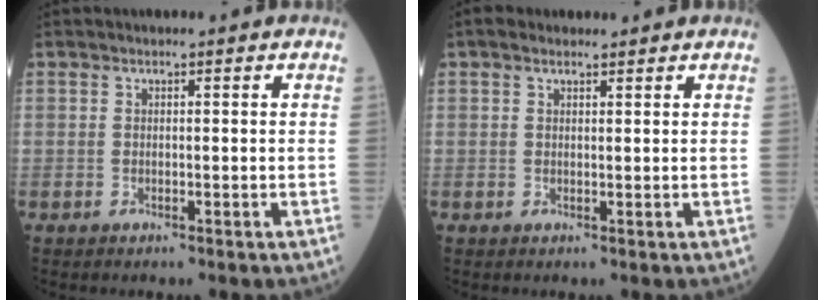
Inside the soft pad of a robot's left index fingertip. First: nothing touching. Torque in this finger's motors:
{"motor_torque": [0.75, -0.79, 0.18, 0.05]}